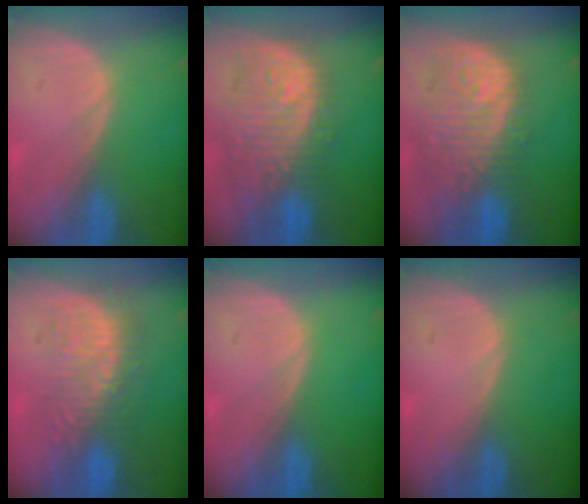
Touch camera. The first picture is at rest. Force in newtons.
{"total": 12.1, "press": 10.8, "slide": 5.5}
{"total": 12.4, "press": 10.8, "slide": 6.0}
{"total": 8.7, "press": 8.3, "slide": 2.5}
{"total": 0.0}
{"total": 0.0}